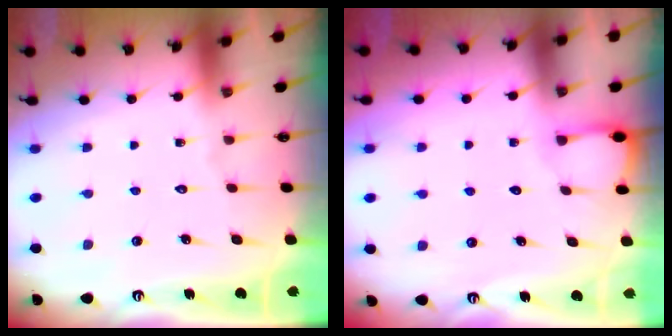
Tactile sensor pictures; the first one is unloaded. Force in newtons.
{"total": 2.5, "press": 2.4, "slide": 0.4}